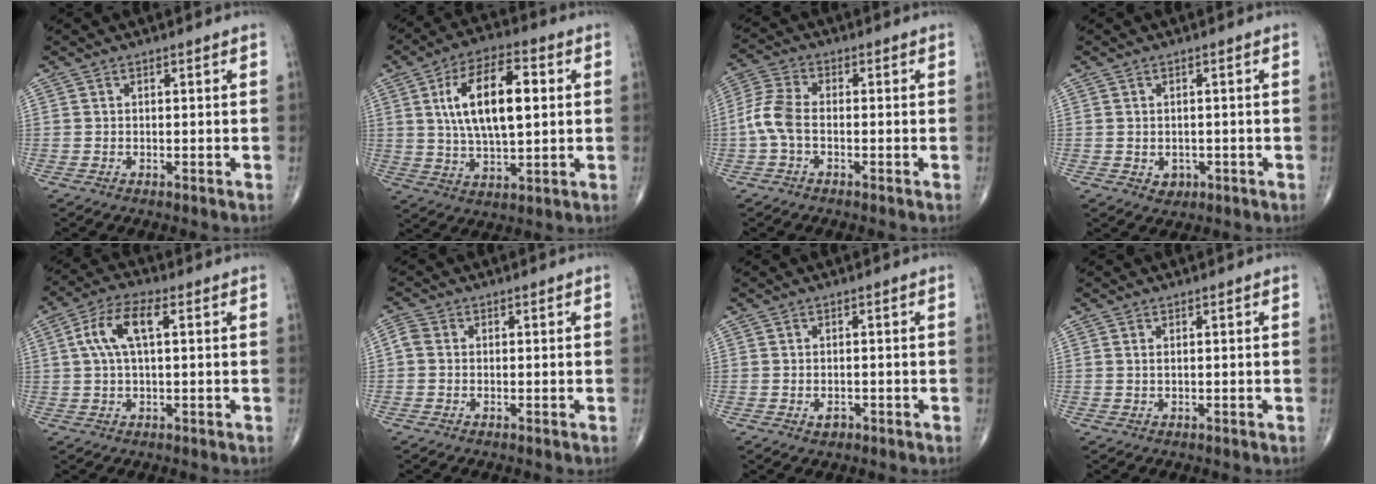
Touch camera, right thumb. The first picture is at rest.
{"total": 15.6, "force": [3.0, 7.0, 13.6], "torque": [-0.229, 0.005, 0.052]}
{"total": 5.9, "force": [-1.3, 3.0, 4.9], "torque": [-0.120, 0.016, -0.036]}
{"total": 2.3, "force": [-0.6, 1.9, 1.1], "torque": [-0.006, 0.001, -0.001]}
{"total": 8.2, "force": [1.9, 3.2, 7.3], "torque": [-0.158, 0.023, 0.032]}
{"total": 2.0, "force": [-0.1, 1.7, 1.2], "torque": [-0.024, 0.004, -0.010]}
{"total": 1.5, "force": [-0.7, 1.0, 0.9], "torque": [-0.009, 0.003, -0.009]}
{"total": 0.6, "force": [0.2, 0.2, 0.5], "torque": [-0.014, 0.001, 0.005]}